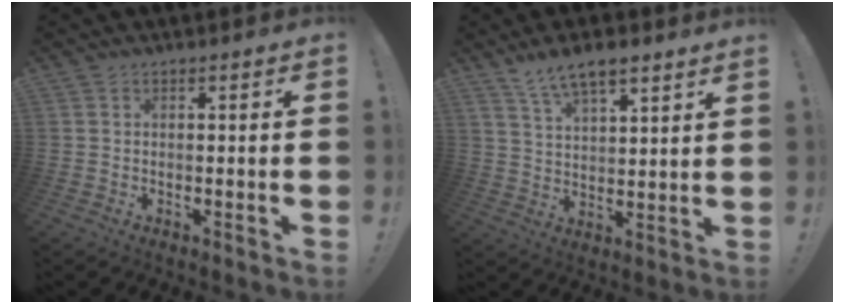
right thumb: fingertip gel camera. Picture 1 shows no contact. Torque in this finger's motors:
{"motor_torque": [0.01, 0.01, 0.11, 0.10, 0.25]}